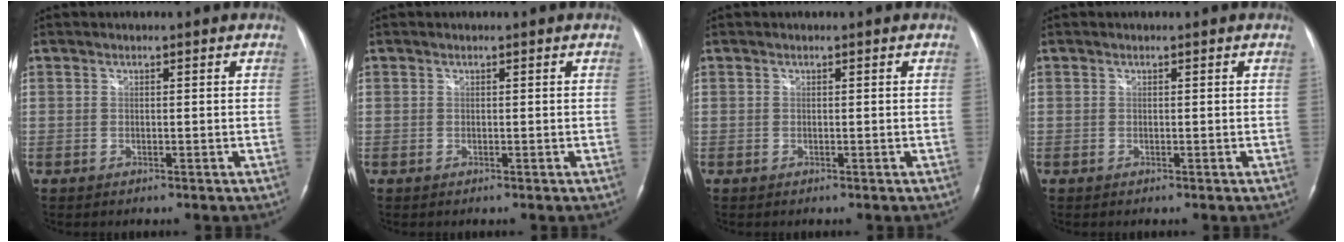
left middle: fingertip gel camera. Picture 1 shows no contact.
{"total": 0.0}
{"total": 0.0}
{"total": 0.0}